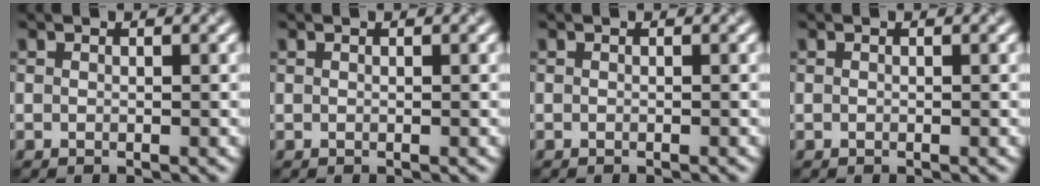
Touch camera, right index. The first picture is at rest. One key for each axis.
{"total": 0.0}
{"total": 0.6, "fx": -0.5, "fy": 0.0, "fz": 0.2, "tx": 0.002, "ty": -0.001, "tz": -0.009}
{"total": 0.0}